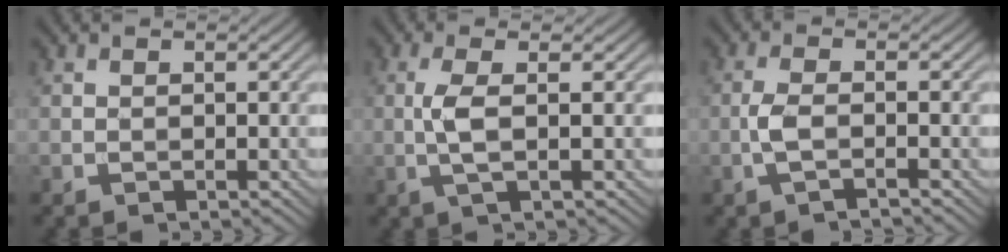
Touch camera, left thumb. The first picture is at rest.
{"total": 3.5, "force": [0.1, 0.6, 3.4], "torque": [-0.078, 0.003, -0.002]}
{"total": 2.9, "force": [-1.2, 0.6, 2.6], "torque": [-0.058, 0.005, -0.033]}